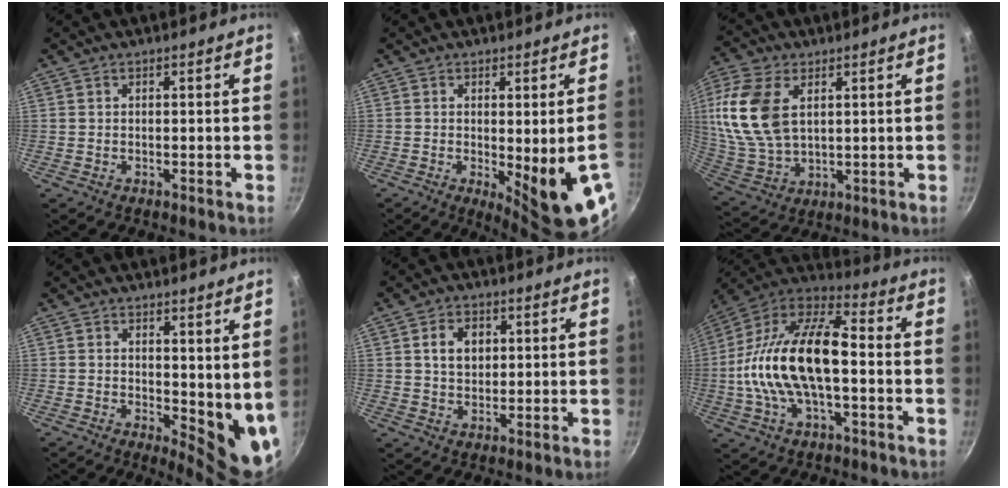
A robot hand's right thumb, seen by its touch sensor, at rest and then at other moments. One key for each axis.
{"total": 12.0, "fx": -2.4, "fy": 2.3, "fz": 11.5, "tx": -0.140, "ty": -0.022, "tz": -0.021}
{"total": 15.8, "fx": 4.4, "fy": 9.6, "fz": 11.8, "tx": -0.241, "ty": -0.016, "tz": 0.093}
{"total": 8.5, "fx": 2.4, "fy": 3.8, "fz": 7.2, "tx": -0.078, "ty": -0.029, "tz": 0.039}
{"total": 5.7, "fx": 1.4, "fy": 4.3, "fz": 3.5, "tx": -0.041, "ty": 0.000, "tz": 0.024}
{"total": 21.4, "fx": -1.7, "fy": 10.1, "fz": 18.8, "tx": -0.345, "ty": 0.042, "tz": -0.048}